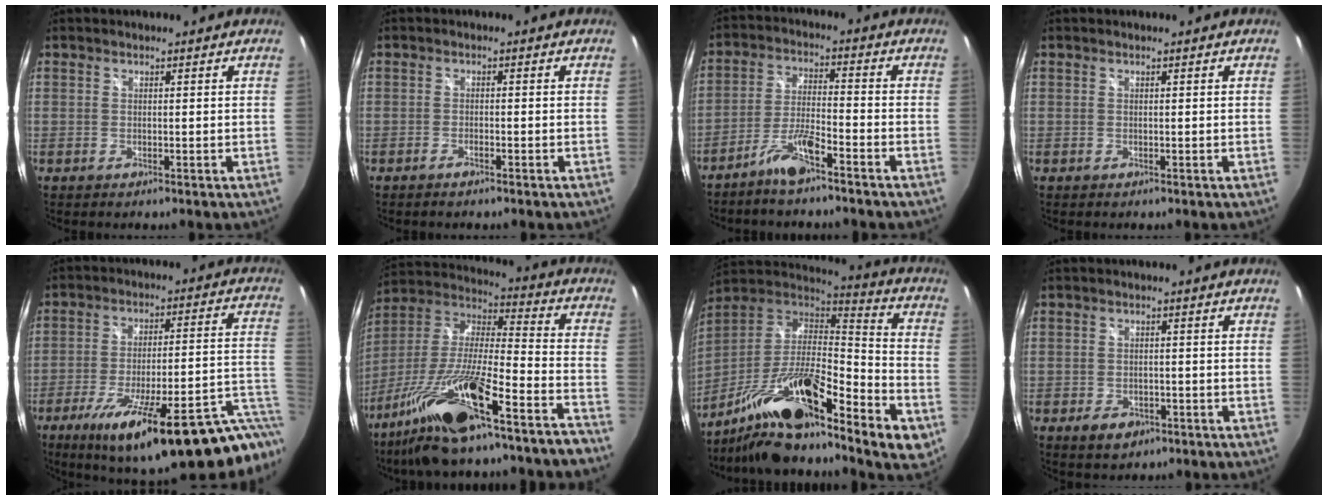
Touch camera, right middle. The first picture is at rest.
{"total": 1.5, "force": [-1.2, 0.2, 0.8], "torque": [-0.020, -0.002, -0.025]}
{"total": 6.4, "force": [-5.1, 0.5, 4.0], "torque": [-0.091, 0.006, -0.094]}
{"total": 0.0}
{"total": 27.5, "force": [-16.1, 4.6, 21.8], "torque": [-0.300, -0.037, -0.231]}
{"total": 24.2, "force": [-17.7, 2.3, 16.3], "torque": [-0.280, -0.036, -0.298]}
{"total": 23.1, "force": [-12.5, 5.5, 18.6], "torque": [-0.311, -0.030, -0.226]}
{"total": 4.4, "force": [-2.5, 2.9, 2.2], "torque": [-0.051, -0.006, -0.033]}